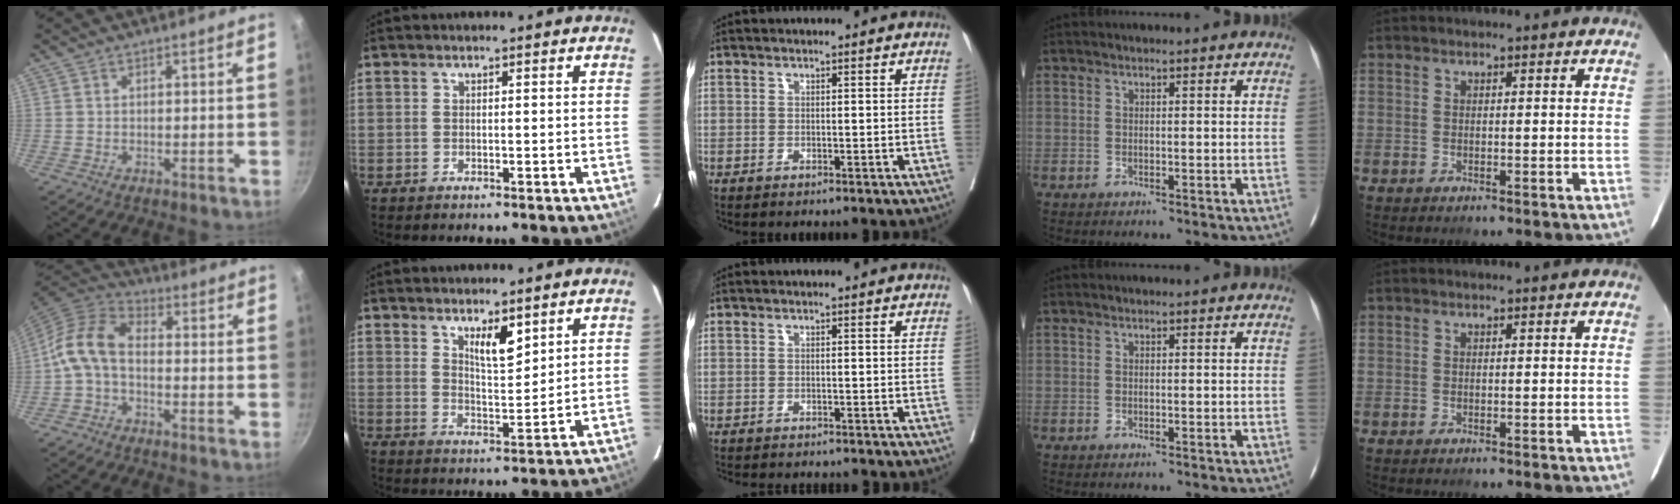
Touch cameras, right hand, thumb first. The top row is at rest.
{"thumb": {"total": 9.7, "force": [-1.4, 6.0, 7.6], "torque": [-0.149, 0.031, -0.042]}, "index": {"total": 5.2, "force": [3.2, 1.3, 3.8], "torque": [-0.070, -0.008, 0.060]}, "middle": {"total": 6.8, "force": [-6.3, 1.4, 2.3], "torque": [-0.024, -0.006, -0.080]}}